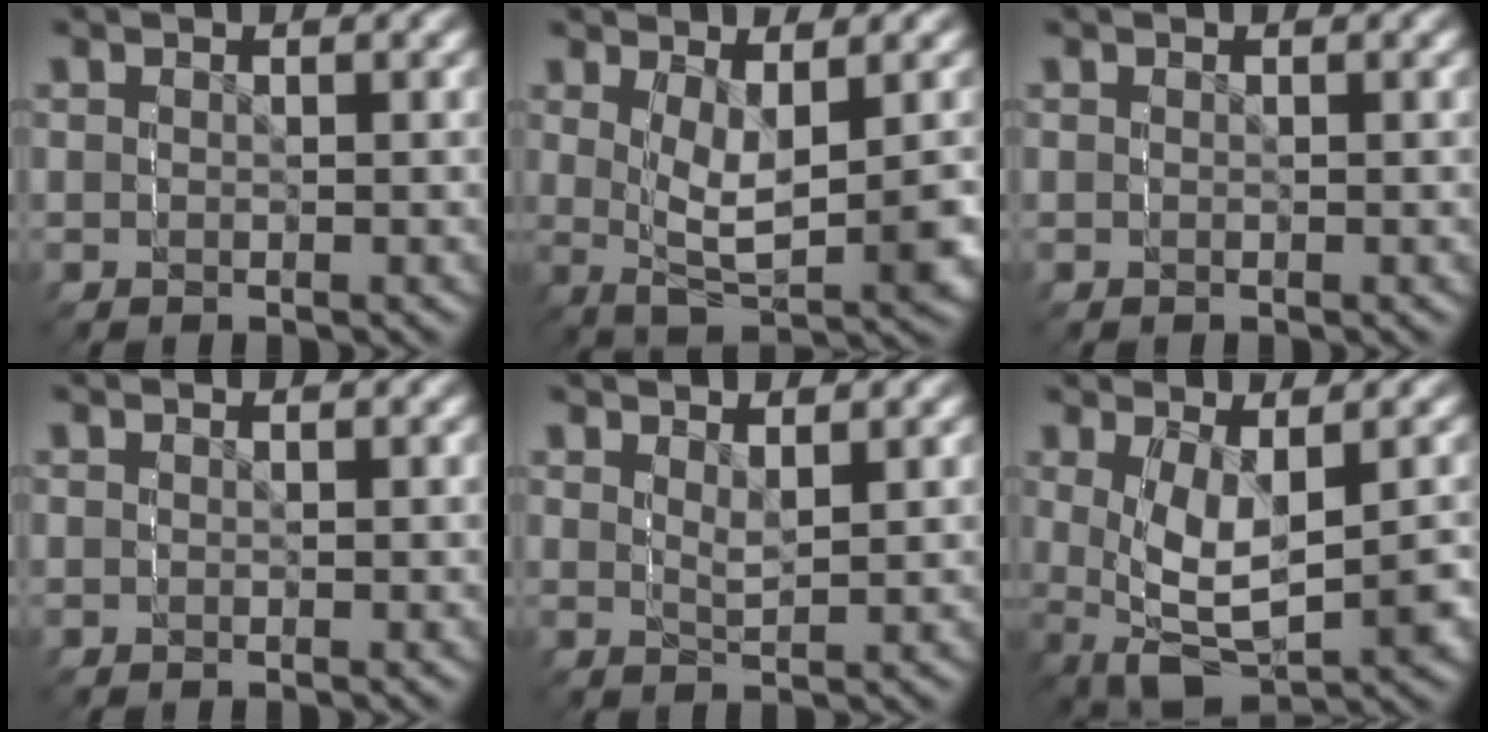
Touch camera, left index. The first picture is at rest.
{"total": 6.2, "force": [0.8, 2.9, 5.4], "torque": [-0.112, -0.008, 0.016]}
{"total": 0.0}
{"total": 0.0}
{"total": 2.0, "force": [2.0, 0.1, 0.5], "torque": [-0.016, 0.010, 0.027]}
{"total": 8.0, "force": [-1.5, 5.0, 6.0], "torque": [-0.125, -0.035, -0.001]}